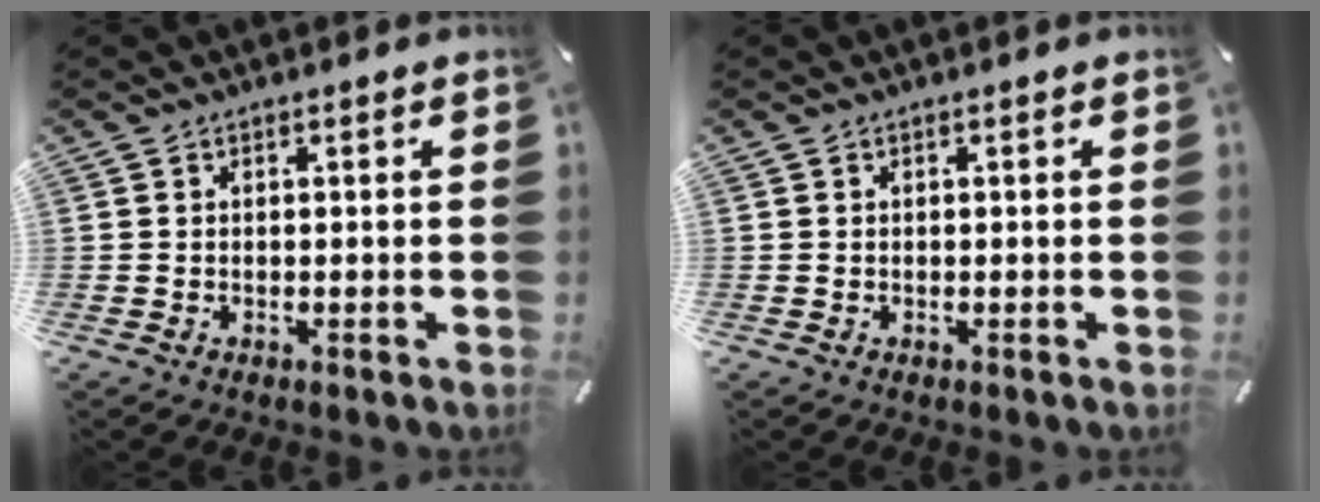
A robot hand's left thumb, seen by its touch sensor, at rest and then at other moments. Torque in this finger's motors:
{"motor_torque": [0.00, 0.00, 0.00, 0.00, 0.00]}